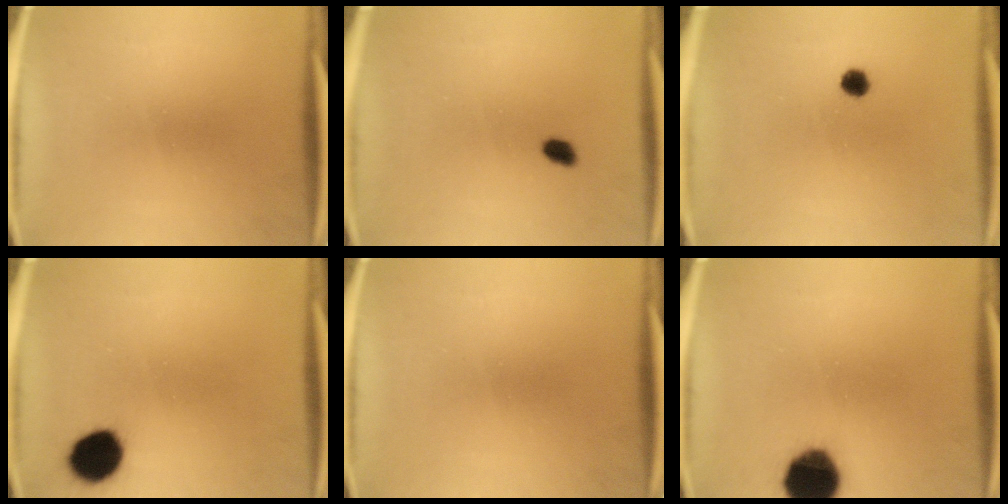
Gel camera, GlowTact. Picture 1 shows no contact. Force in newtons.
{"total": 1.4}
{"total": 1.8}
{"total": 9.3}
{"total": 0.0}
{"total": 13.1}